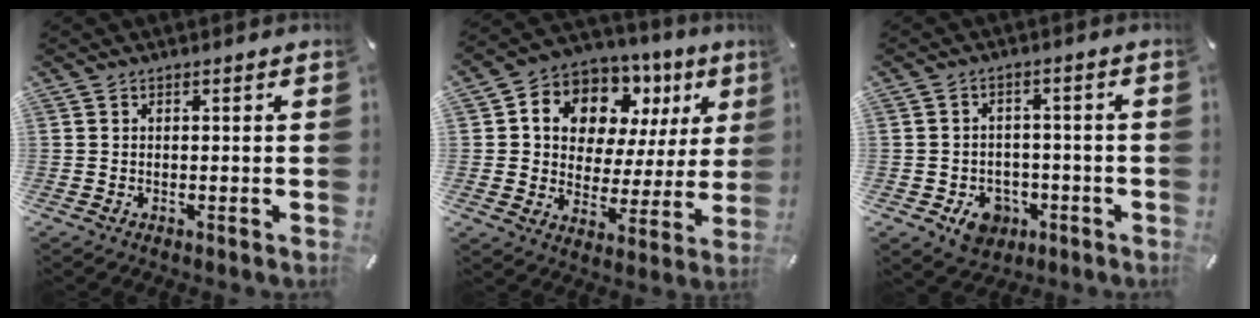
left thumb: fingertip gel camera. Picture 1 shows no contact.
{"total": 11.0, "force": [5.9, 8.2, 4.3], "torque": [-0.087, -0.042, 0.111]}
{"total": 7.3, "force": [-3.2, 5.7, 3.1], "torque": [-0.044, 0.019, -0.056]}